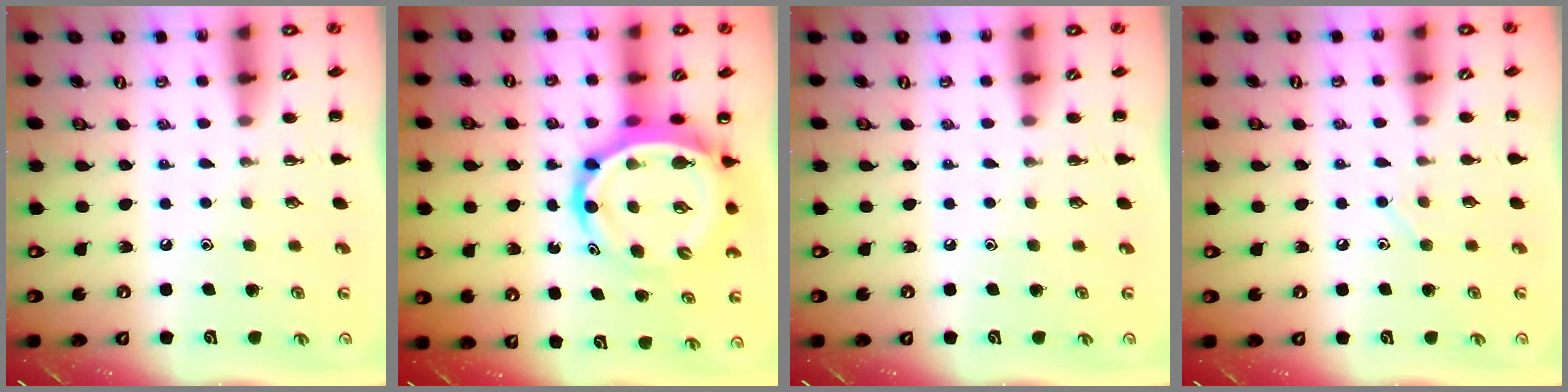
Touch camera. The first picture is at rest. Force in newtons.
{"total": 12.4, "press": 11.9, "slide": 3.5}
{"total": 0.0}
{"total": 5.5, "press": 5.3, "slide": 1.4}